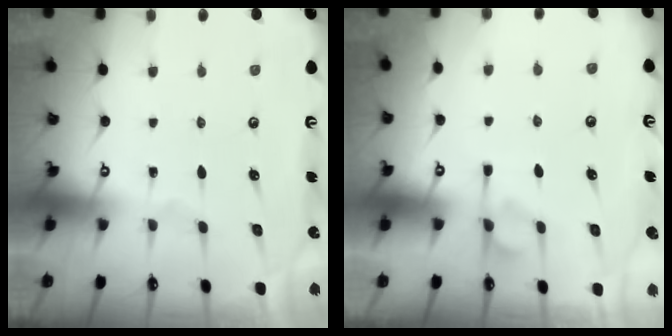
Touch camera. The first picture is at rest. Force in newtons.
{"total": 1.2, "press": 0.6, "slide": 1.1}